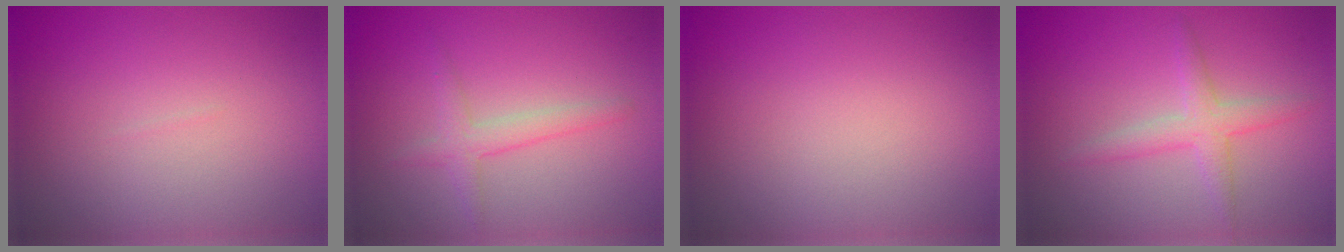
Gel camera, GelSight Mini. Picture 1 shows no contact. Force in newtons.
{"total": 2.0, "press": 2.0, "slide": 0.1}
{"total": 0.0}
{"total": 2.5, "press": 2.5, "slide": 0.1}